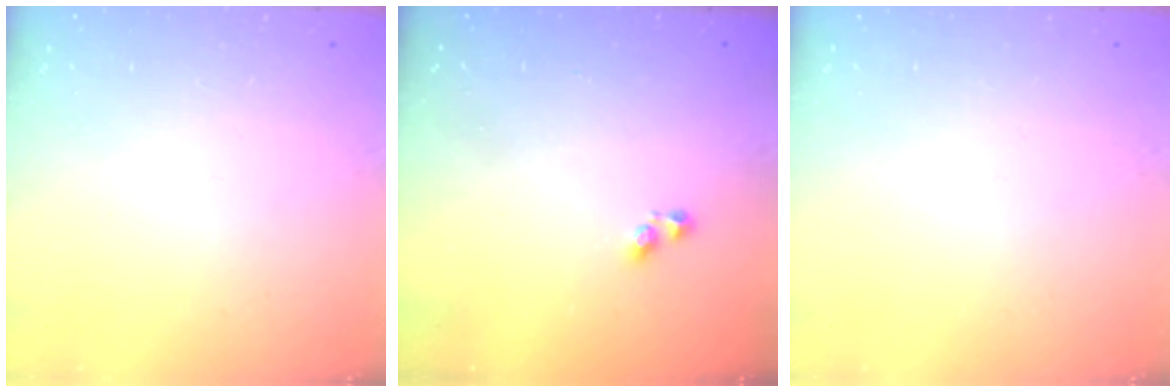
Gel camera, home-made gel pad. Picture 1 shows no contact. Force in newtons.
{"total": 2.9, "press": 2.8, "slide": 0.6}
{"total": 0.0}